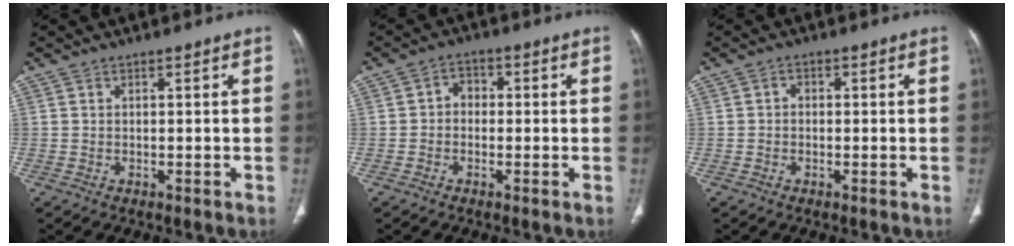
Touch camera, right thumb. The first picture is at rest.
{"total": 3.3, "force": [-0.3, 2.7, 1.8], "torque": [-0.008, 0.016, -0.015]}
{"total": 1.3, "force": [-0.1, 1.1, 0.7], "torque": [-0.003, 0.005, -0.007]}